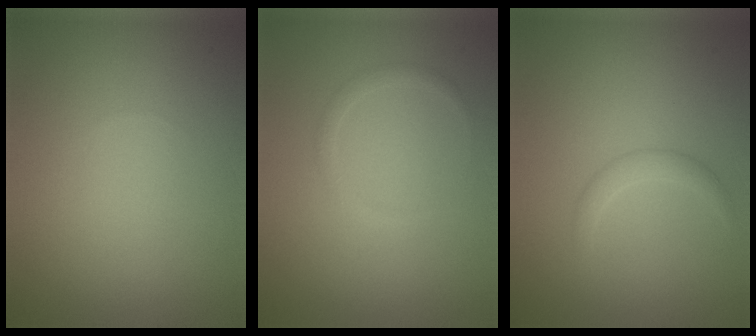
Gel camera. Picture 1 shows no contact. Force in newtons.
{"total": 0.9, "press": 0.9, "slide": 0.1}
{"total": 1.3, "press": 1.3, "slide": 0.1}